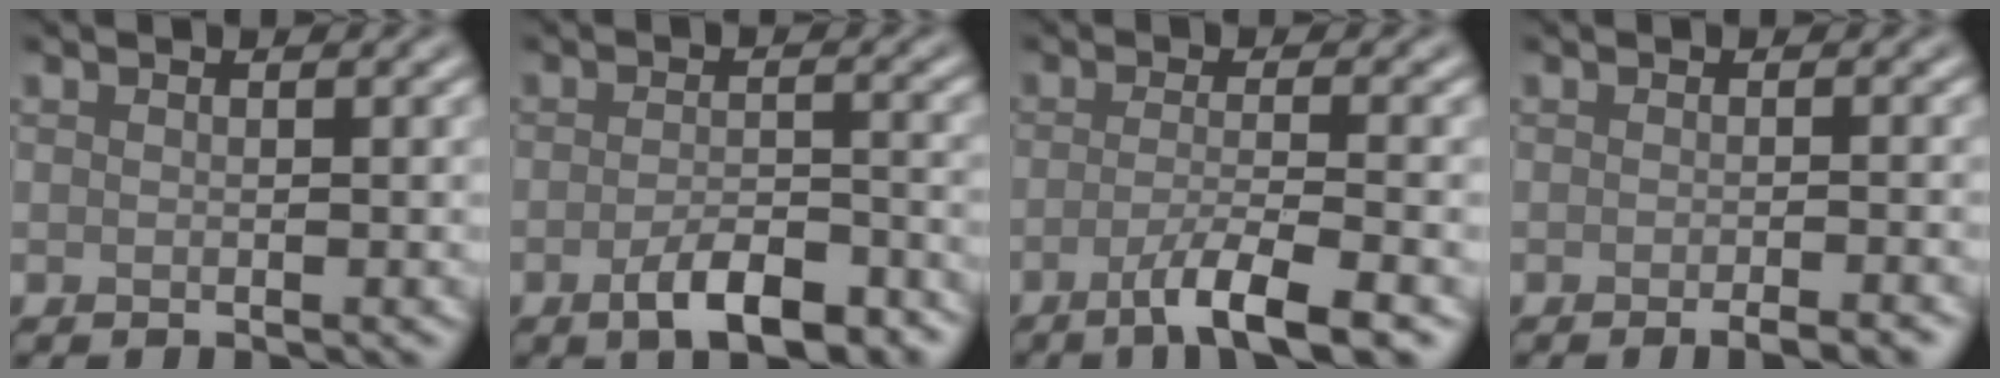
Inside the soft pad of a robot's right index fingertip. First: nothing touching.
{"total": 5.2, "force": [-2.9, 1.9, 3.8], "torque": [-0.064, -0.001, -0.047]}
{"total": 5.0, "force": [-2.5, 0.8, 4.2], "torque": [-0.068, -0.002, -0.053]}
{"total": 3.0, "force": [-1.7, 0.7, 2.3], "torque": [-0.015, 0.003, -0.025]}